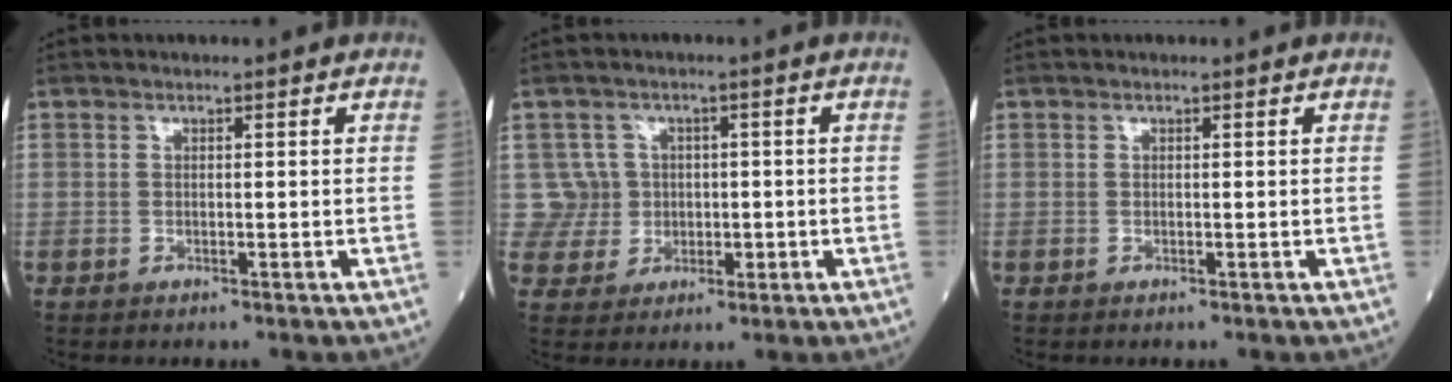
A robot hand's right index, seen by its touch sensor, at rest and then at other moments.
{"total": 5.0, "force": [0.6, 4.9, -0.6], "torque": [0.025, 0.016, 0.017]}
{"total": 0.0}